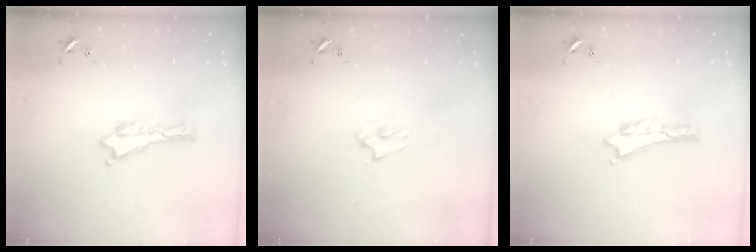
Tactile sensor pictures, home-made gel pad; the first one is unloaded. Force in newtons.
{"total": 1.4, "press": 1.3, "slide": 0.3}
{"total": 0.0}